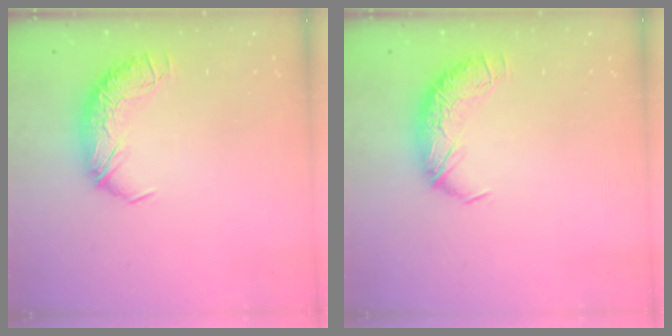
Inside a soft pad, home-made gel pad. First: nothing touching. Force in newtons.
{"total": 0.0}